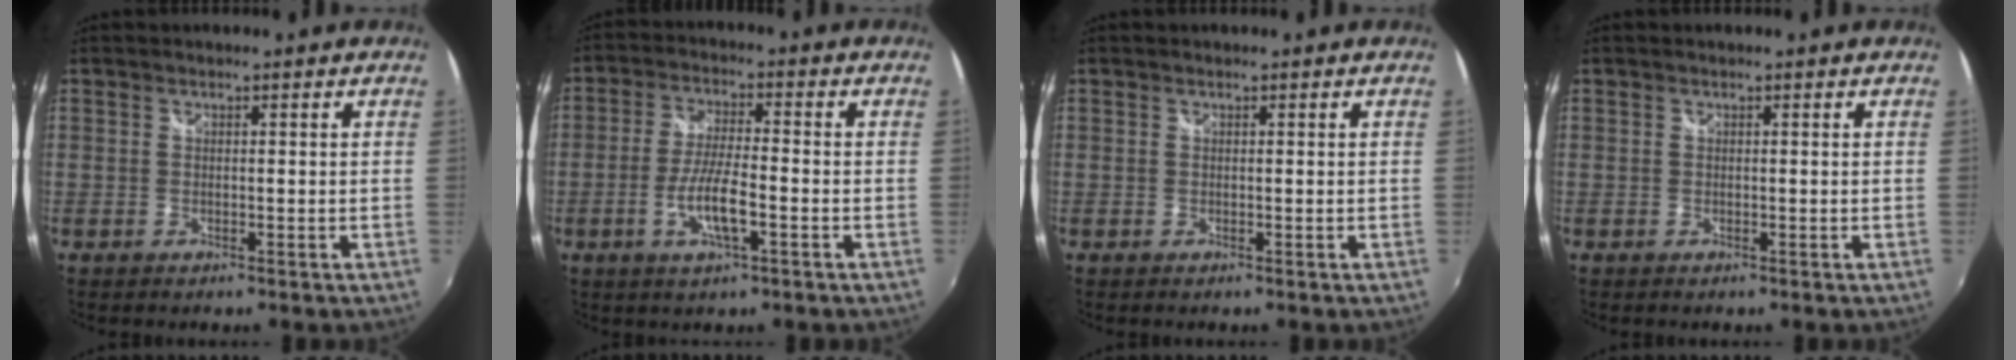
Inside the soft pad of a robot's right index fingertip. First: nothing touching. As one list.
[{"total": 7.9, "force": [-2.9, 1.6, 7.2], "torque": [-0.144, -0.005, -0.055]}, {"total": 0.0}, {"total": 0.0}]